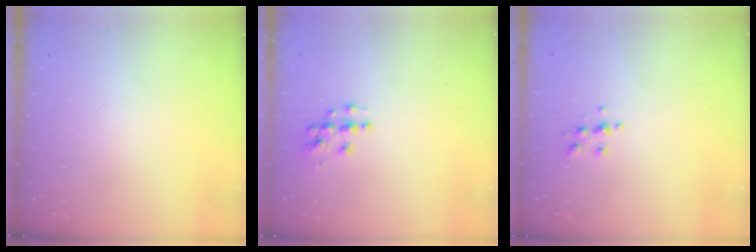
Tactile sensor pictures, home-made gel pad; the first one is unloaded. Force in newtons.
{"total": 7.0, "press": 7.0, "slide": 0.4}
{"total": 5.5, "press": 5.5, "slide": 0.6}